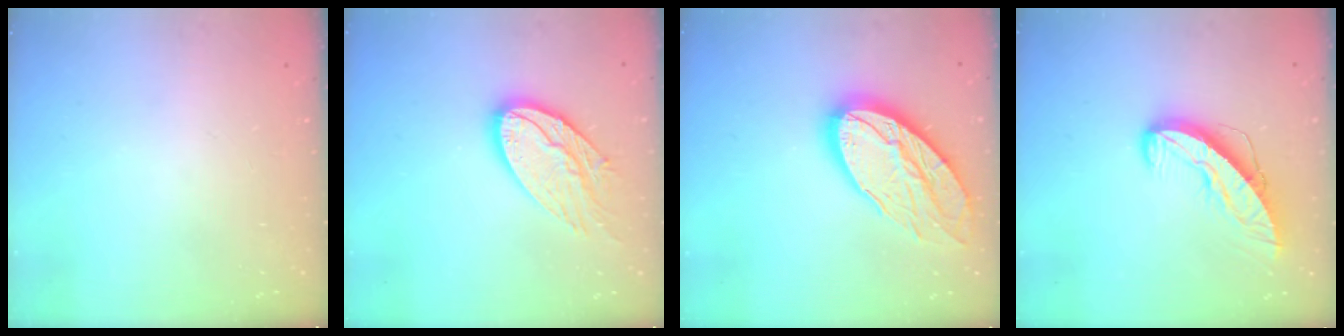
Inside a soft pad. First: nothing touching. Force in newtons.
{"total": 16.2, "press": 16.1, "slide": 1.2}
{"total": 21.2, "press": 21.1, "slide": 2.0}
{"total": 9.1, "press": 9.1, "slide": 0.5}